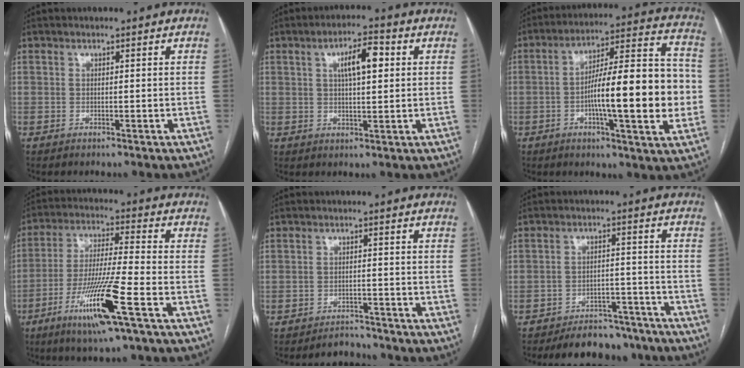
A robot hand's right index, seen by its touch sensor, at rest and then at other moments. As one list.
[{"total": 6.6, "force": [2.0, 1.8, 6.0], "torque": [-0.101, 0.013, 0.033]}, {"total": 19.1, "force": [-2.8, 2.9, 18.7], "torque": [-0.279, 0.020, -0.043]}, {"total": 13.6, "force": [-6.2, -0.1, 12.1], "torque": [-0.243, -0.023, -0.113]}, {"total": 2.7, "force": [-2.6, 0.8, -0.4], "torque": [0.009, -0.003, -0.038]}, {"total": 10.4, "force": [-9.3, 4.2, 2.2], "torque": [-0.007, 0.013, -0.123]}]